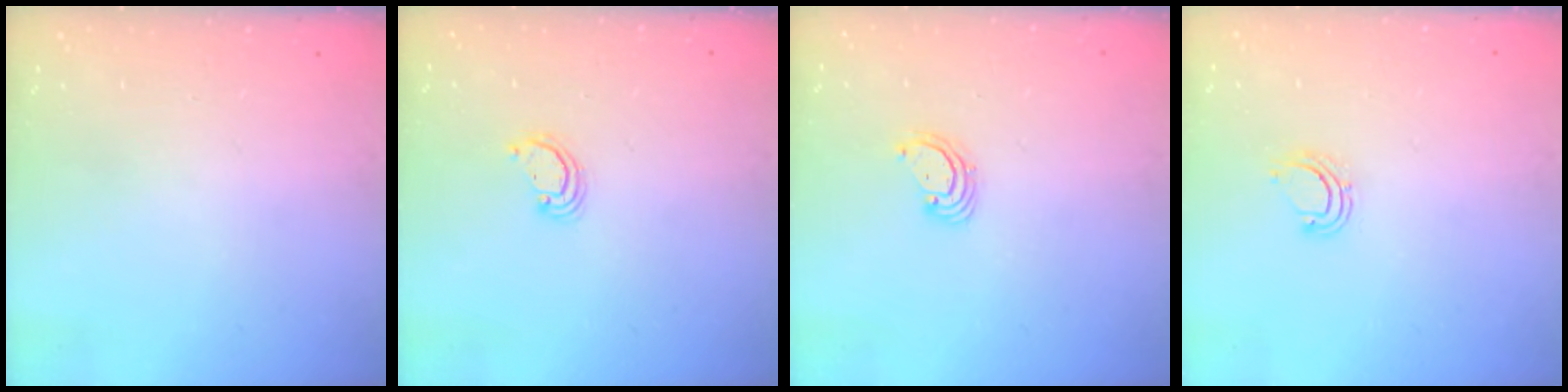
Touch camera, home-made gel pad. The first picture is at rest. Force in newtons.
{"total": 2.0, "press": 2.0, "slide": 0.2}
{"total": 3.3, "press": 3.3, "slide": 0.2}
{"total": 5.4, "press": 5.4, "slide": 0.5}